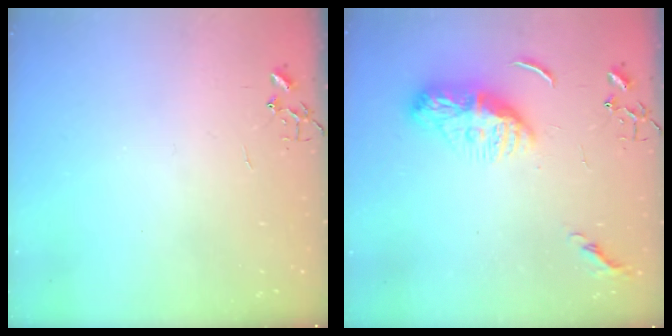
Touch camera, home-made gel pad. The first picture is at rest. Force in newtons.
{"total": 10.4, "press": 10.4, "slide": 0.9}